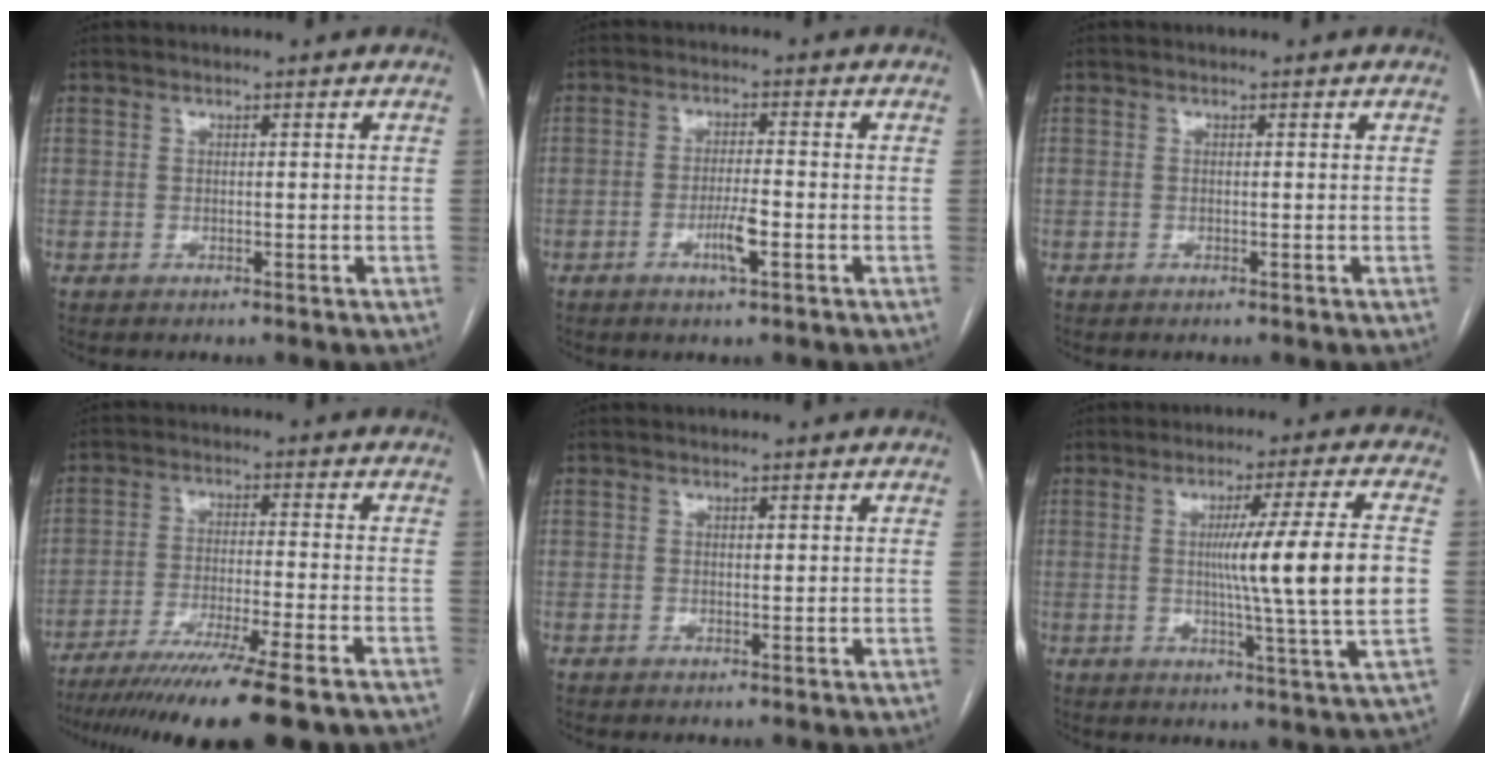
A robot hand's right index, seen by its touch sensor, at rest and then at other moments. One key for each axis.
{"total": 4.1, "fx": -1.7, "fy": 0.3, "fz": 3.8, "tx": -0.071, "ty": -0.003, "tz": -0.029}
{"total": 0.0}
{"total": 18.8, "fx": -14.8, "fy": 0.1, "fz": 11.6, "tx": -0.156, "ty": -0.048, "tz": -0.231}
{"total": 0.6, "fx": 0.3, "fy": 0.2, "fz": 0.5, "tx": -0.010, "ty": -0.001, "tz": 0.004}
{"total": 14.0, "fx": 0.3, "fy": -2.0, "fz": 13.8, "tx": -0.213, "ty": -0.014, "tz": 0.002}